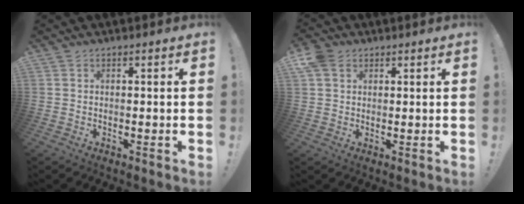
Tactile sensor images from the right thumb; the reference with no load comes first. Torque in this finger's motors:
{"motor_torque": [0.85, 0.86, -0.79, 0.40, -0.50]}